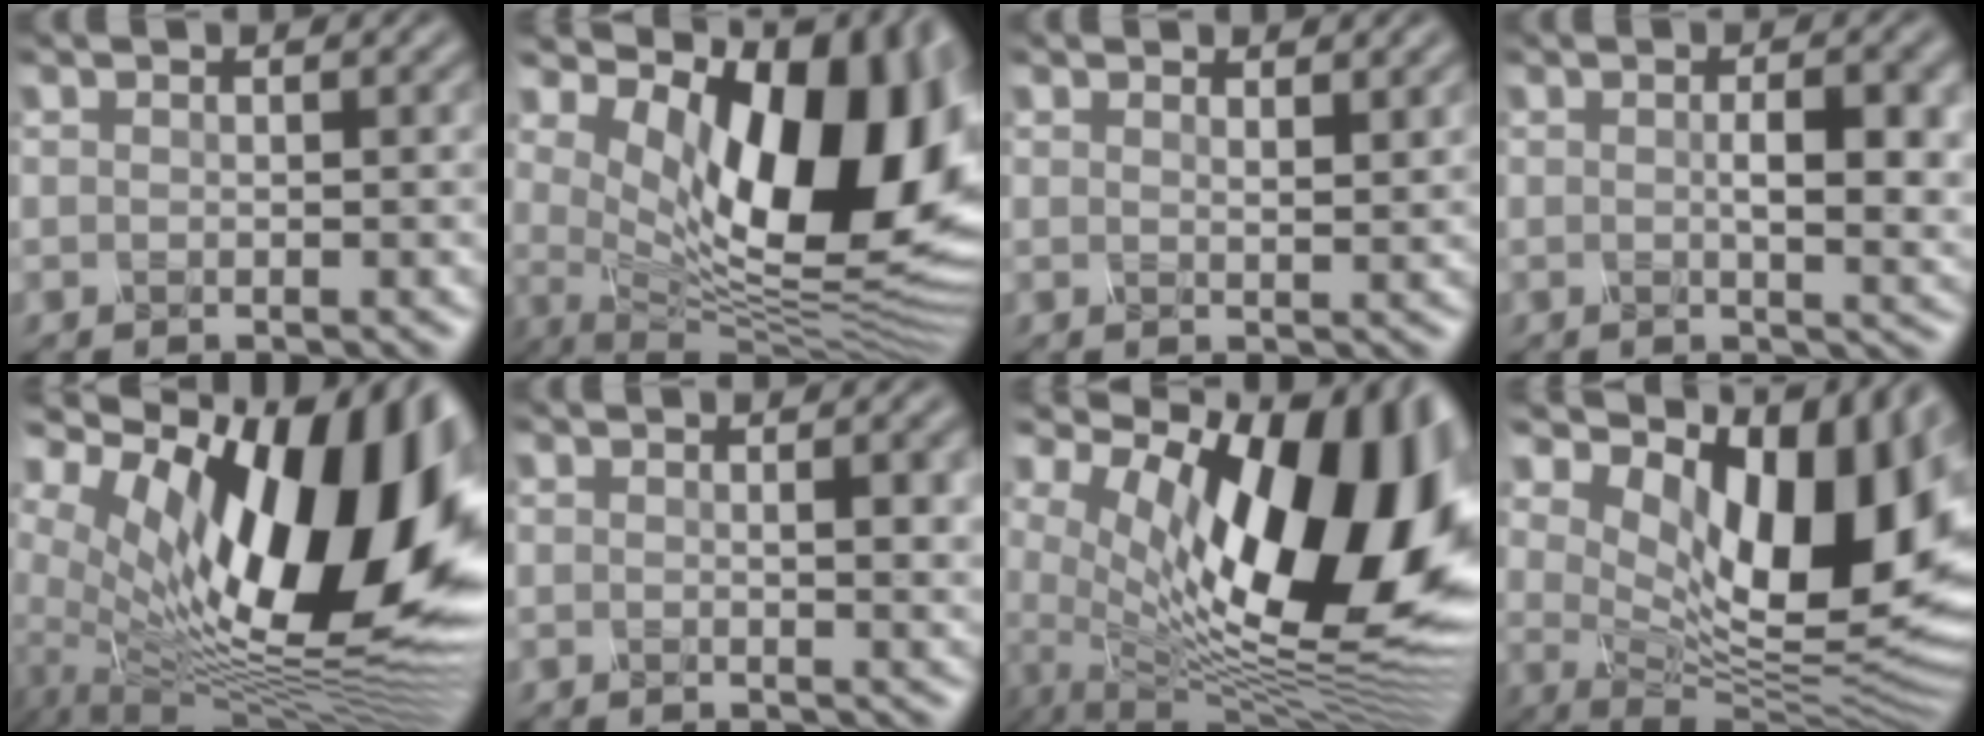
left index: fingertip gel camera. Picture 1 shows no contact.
{"total": 16.6, "force": [3.7, 8.4, 13.8], "torque": [-0.183, -0.005, 0.068]}
{"total": 1.3, "force": [1.1, 0.2, 0.7], "torque": [-0.014, -0.003, 0.021]}
{"total": 5.0, "force": [0.1, 1.6, 4.8], "torque": [-0.073, -0.004, 0.004]}
{"total": 18.0, "force": [3.7, 8.6, 15.4], "torque": [-0.263, 0.013, 0.057]}
{"total": 2.5, "force": [0.3, 0.6, 2.4], "torque": [-0.032, -0.003, 0.007]}
{"total": 16.4, "force": [3.1, 7.7, 14.2], "torque": [-0.219, -0.008, 0.047]}
{"total": 14.9, "force": [4.6, 7.0, 12.3], "torque": [-0.163, -0.002, 0.081]}